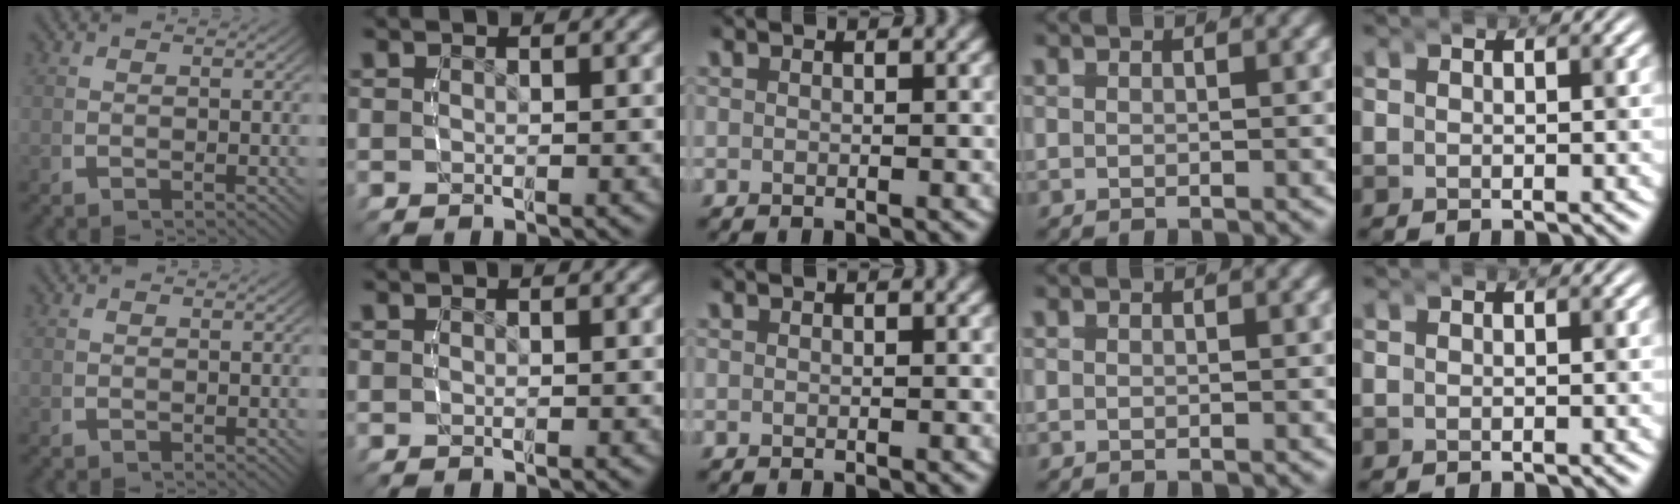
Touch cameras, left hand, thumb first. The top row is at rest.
{}